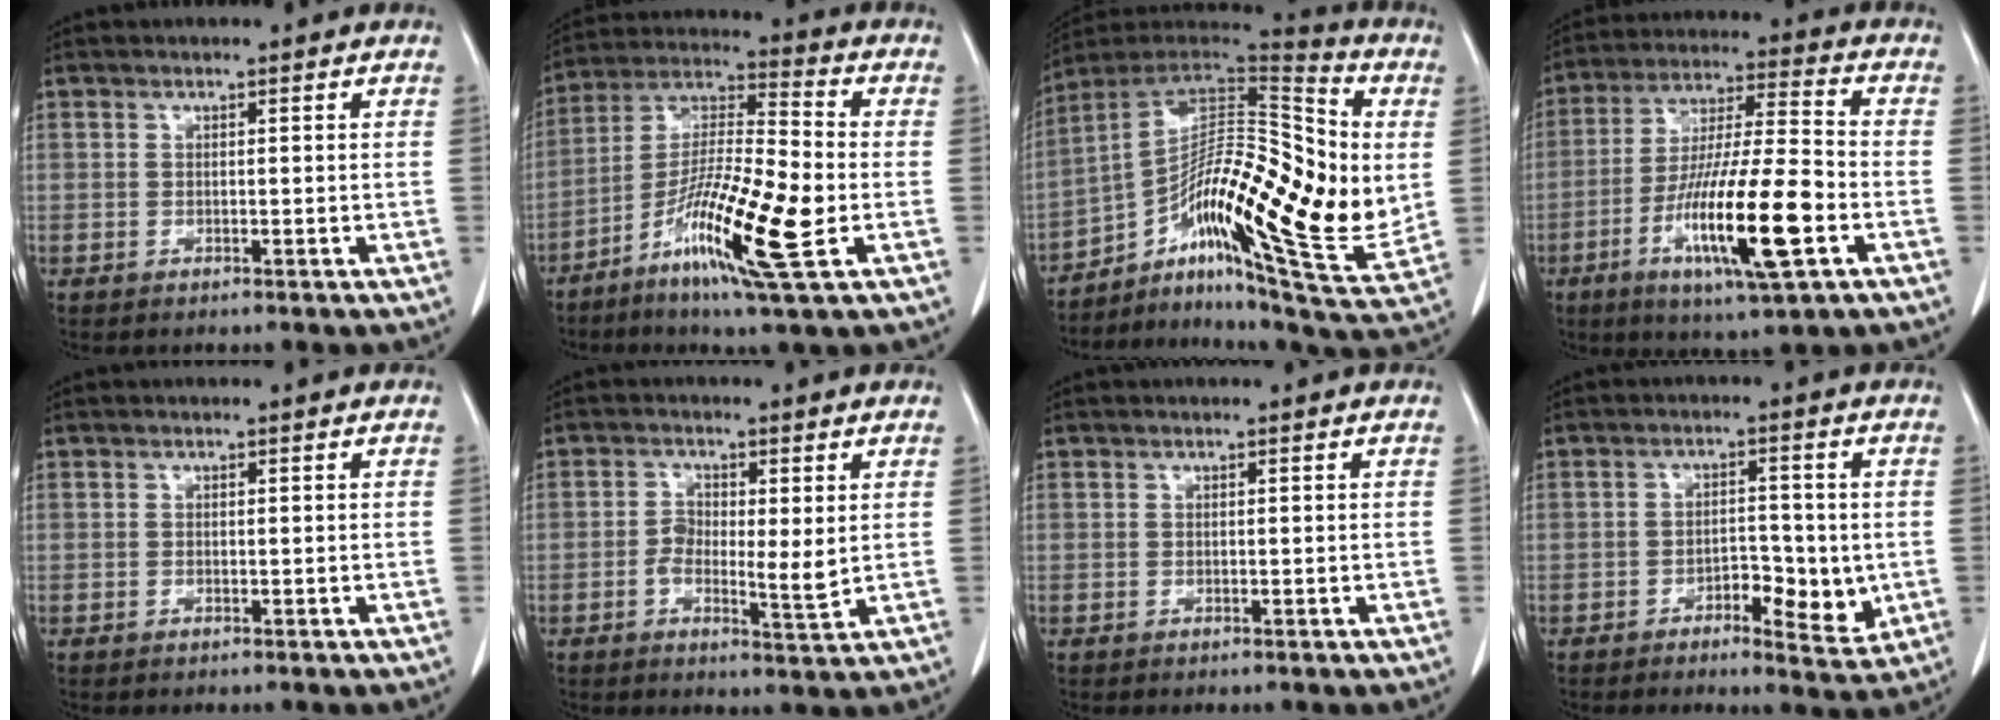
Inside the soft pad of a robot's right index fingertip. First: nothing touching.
{"total": 16.9, "force": [-5.7, 1.2, 15.9], "torque": [-0.305, -0.019, -0.103]}
{"total": 26.4, "force": [-0.9, 6.9, 25.4], "torque": [-0.387, 0.018, -0.020]}
{"total": 17.1, "force": [-5.9, 1.5, 16.0], "torque": [-0.299, -0.015, -0.101]}
{"total": 0.0}
{"total": 5.3, "force": [0.0, 1.9, 4.9], "torque": [-0.085, -0.005, -0.004]}
{"total": 0.0}
{"total": 6.4, "force": [-1.7, 2.8, 5.5], "torque": [-0.072, 0.000, -0.019]}